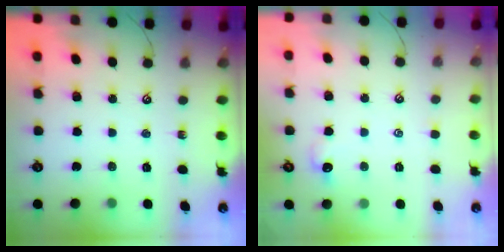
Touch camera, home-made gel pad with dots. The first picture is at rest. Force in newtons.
{"total": 1.0, "press": 0.8, "slide": 0.6}